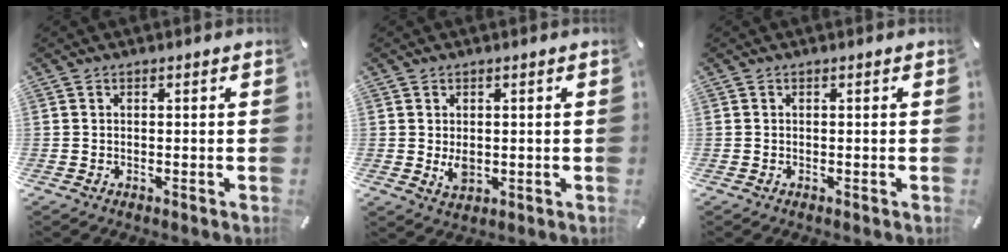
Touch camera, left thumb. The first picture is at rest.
{"total": 3.5, "force": [0.0, 2.4, 2.5], "torque": [-0.051, -0.006, -0.002]}
{"total": 0.0}